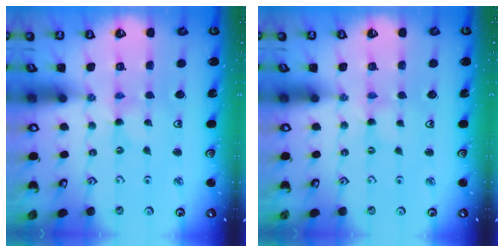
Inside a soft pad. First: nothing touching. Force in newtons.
{"total": 0.0}